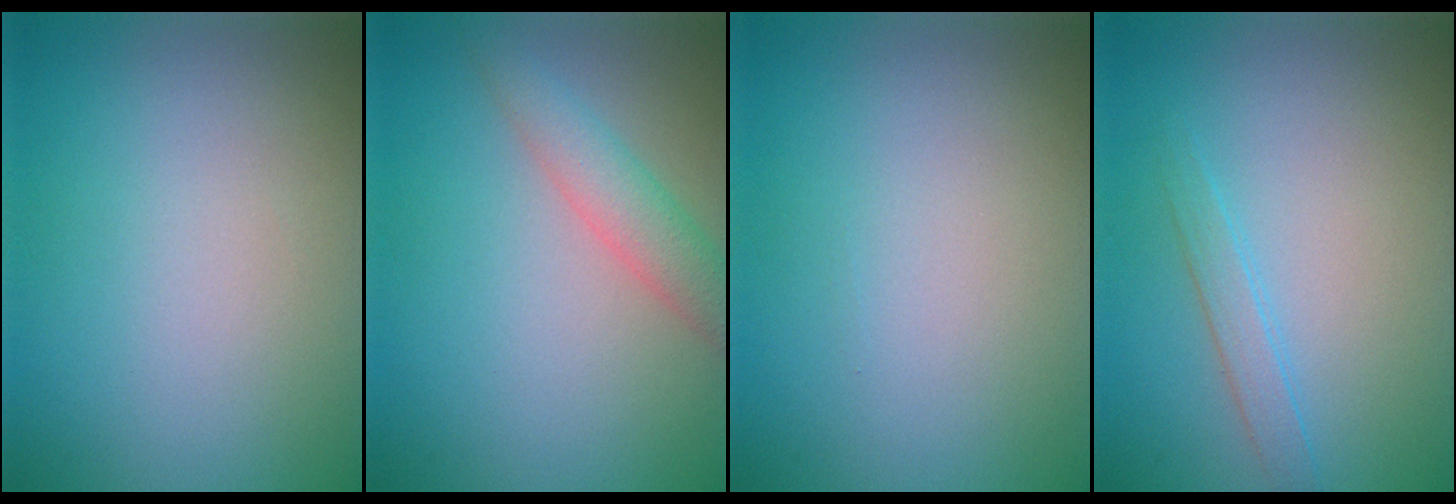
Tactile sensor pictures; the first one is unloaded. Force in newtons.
{"total": 2.9, "press": 2.9, "slide": 0.1}
{"total": 0.0}
{"total": 1.5, "press": 1.5, "slide": 0.1}